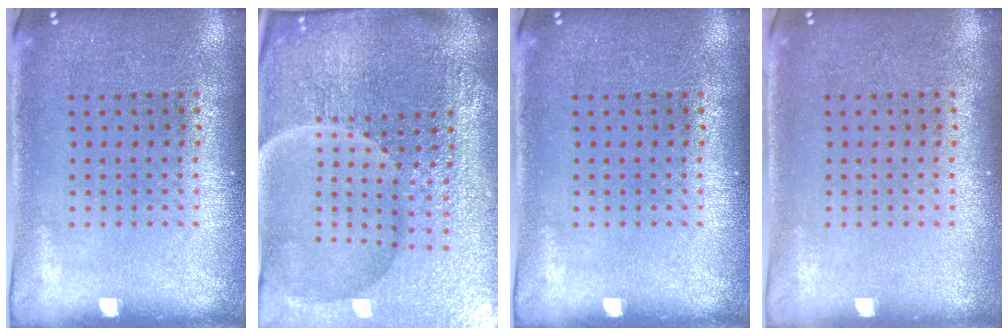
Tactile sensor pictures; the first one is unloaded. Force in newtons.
{"total": 6.3, "press": 5.7, "slide": 2.7}
{"total": 0.0}
{"total": 0.0}